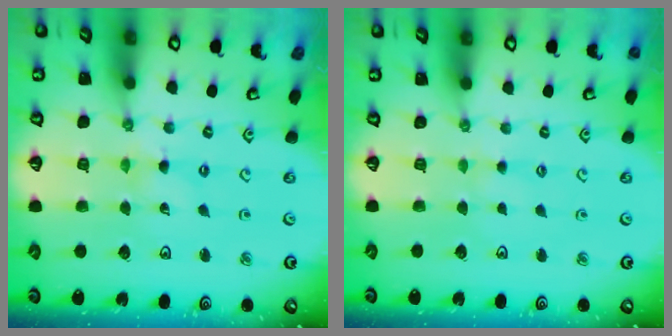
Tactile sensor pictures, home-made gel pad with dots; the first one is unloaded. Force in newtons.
{"total": 1.2, "press": 1.1, "slide": 0.3}